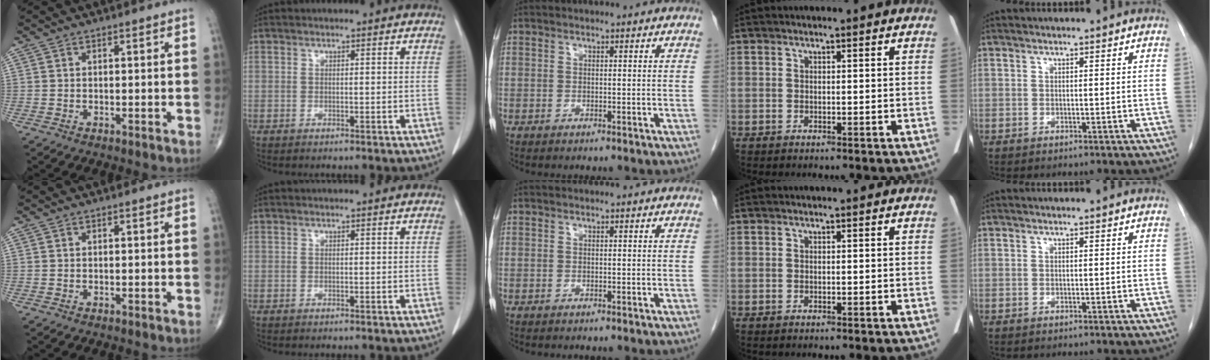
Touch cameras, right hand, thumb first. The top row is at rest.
{}